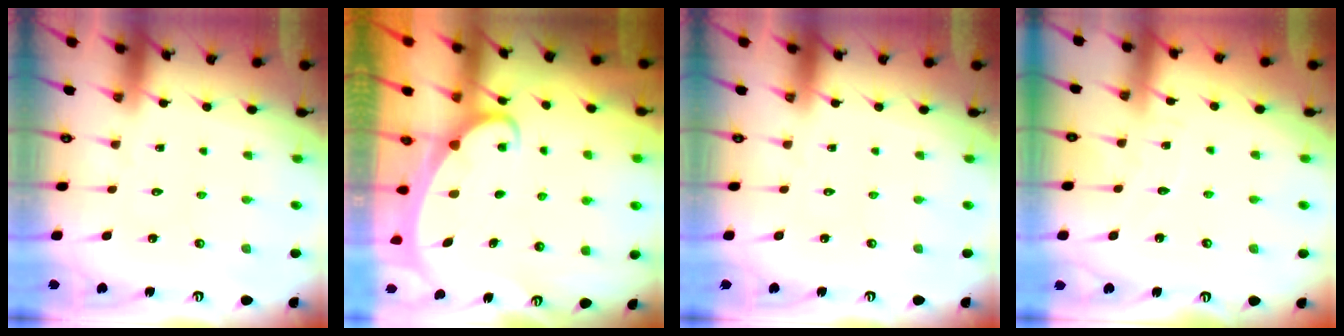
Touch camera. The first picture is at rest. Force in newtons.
{"total": 2.1, "press": 2.1, "slide": 0.2}
{"total": 0.0}
{"total": 3.7, "press": 3.7, "slide": 0.4}